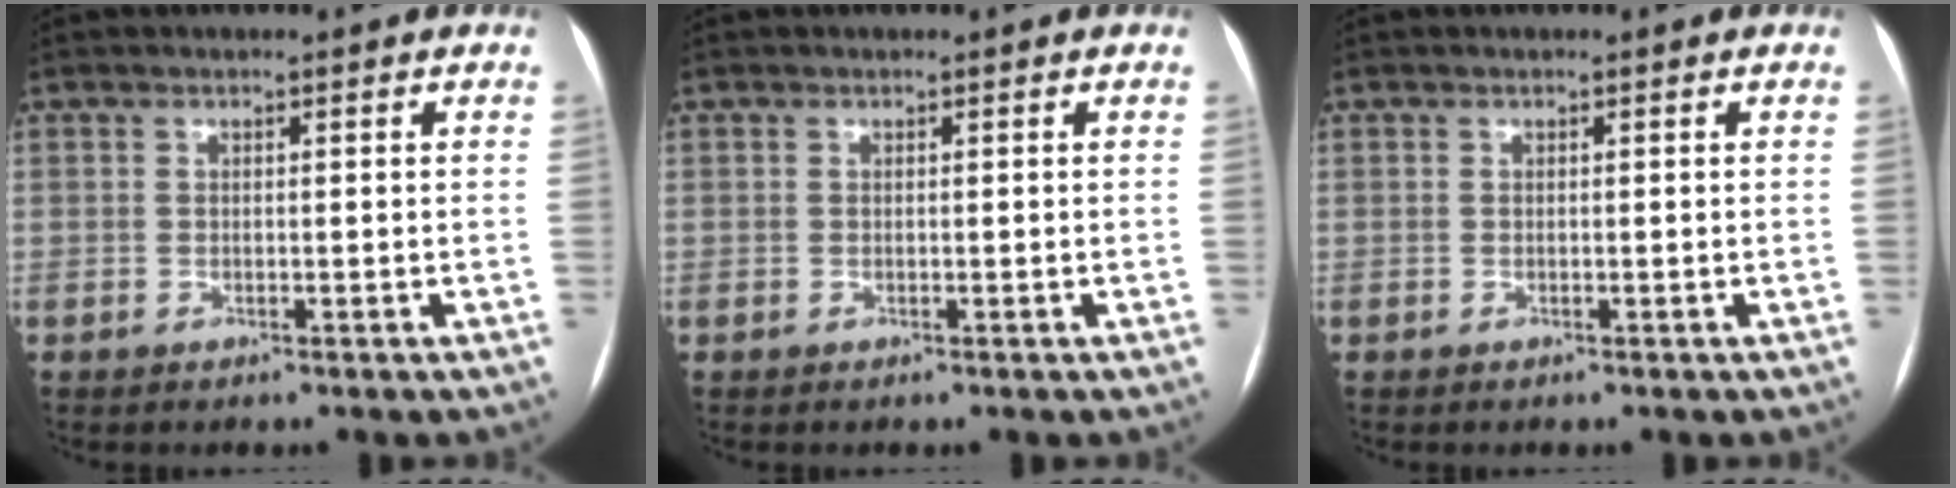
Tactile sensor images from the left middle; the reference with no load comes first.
{"total": 0.0}
{"total": 0.0}